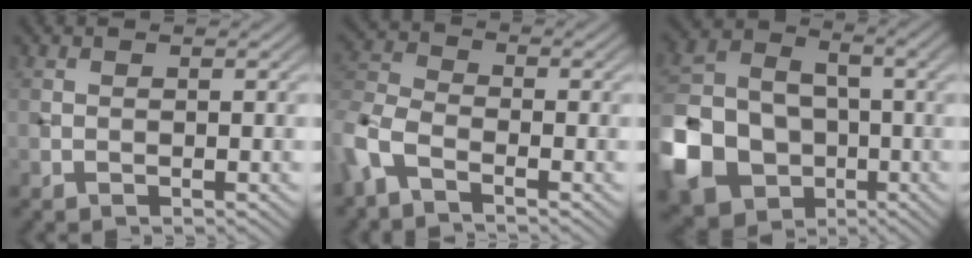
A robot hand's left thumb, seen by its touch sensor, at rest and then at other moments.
{"total": 4.9, "force": [-3.0, 2.3, 3.1], "torque": [-0.079, -0.004, -0.082]}
{"total": 13.9, "force": [-4.8, 10.5, 7.8], "torque": [-0.212, -0.030, -0.096]}